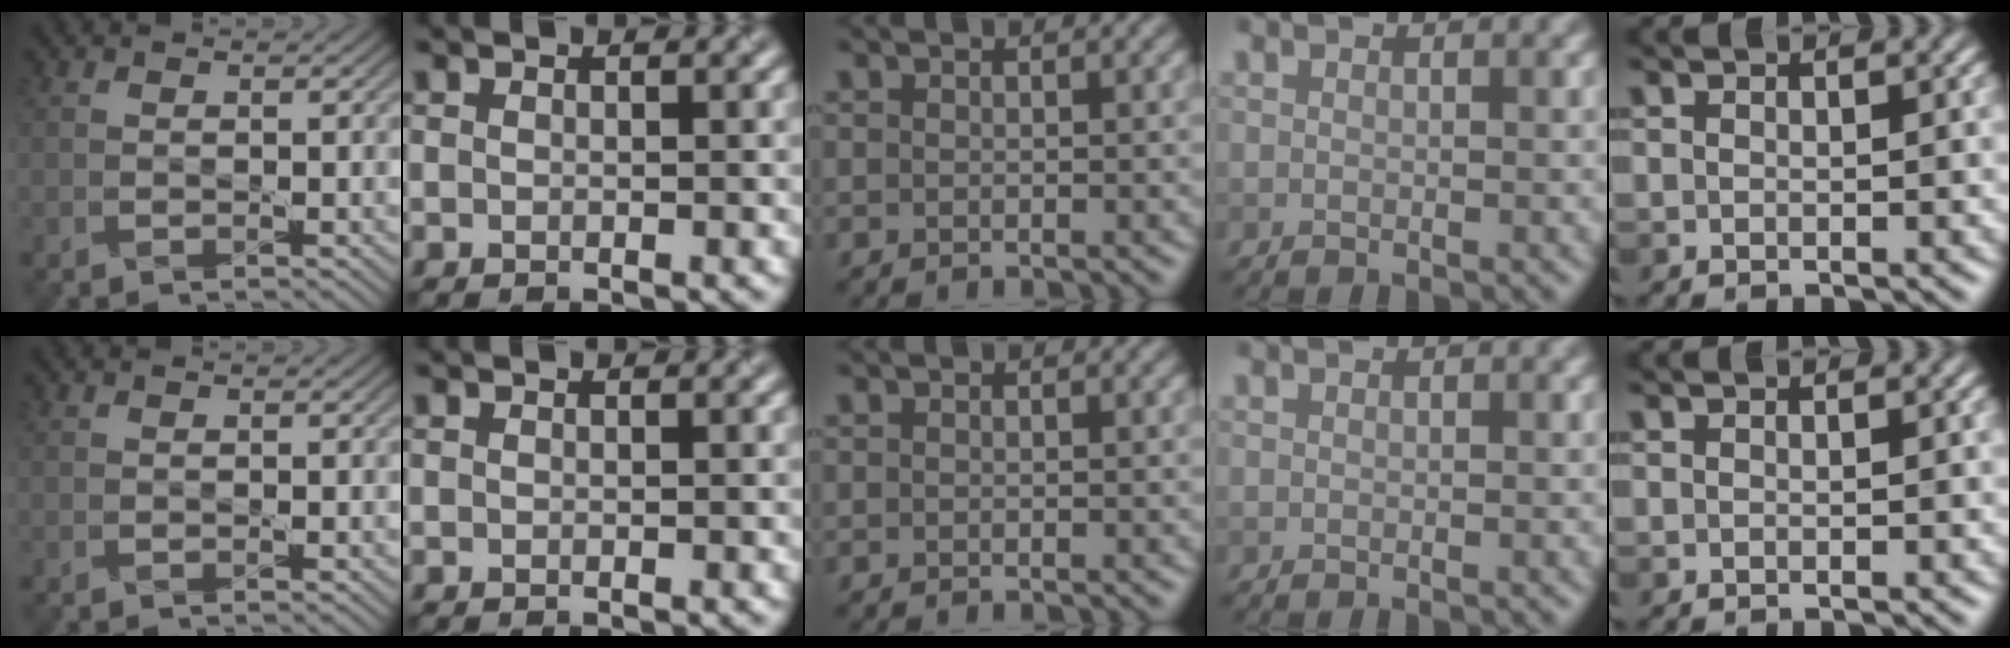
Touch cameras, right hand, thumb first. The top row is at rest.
{}